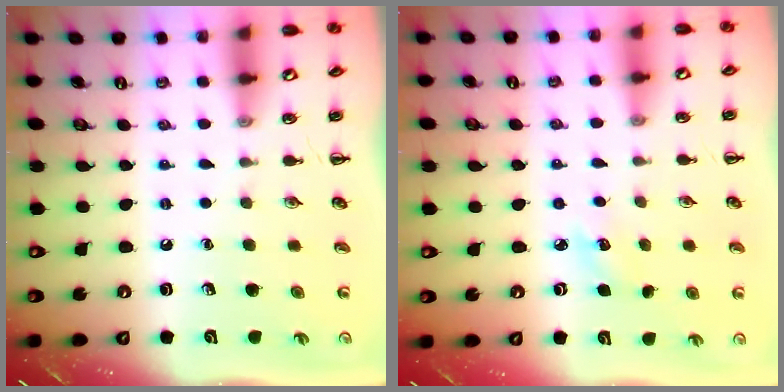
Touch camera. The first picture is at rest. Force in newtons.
{"total": 4.2, "press": 4.0, "slide": 1.1}